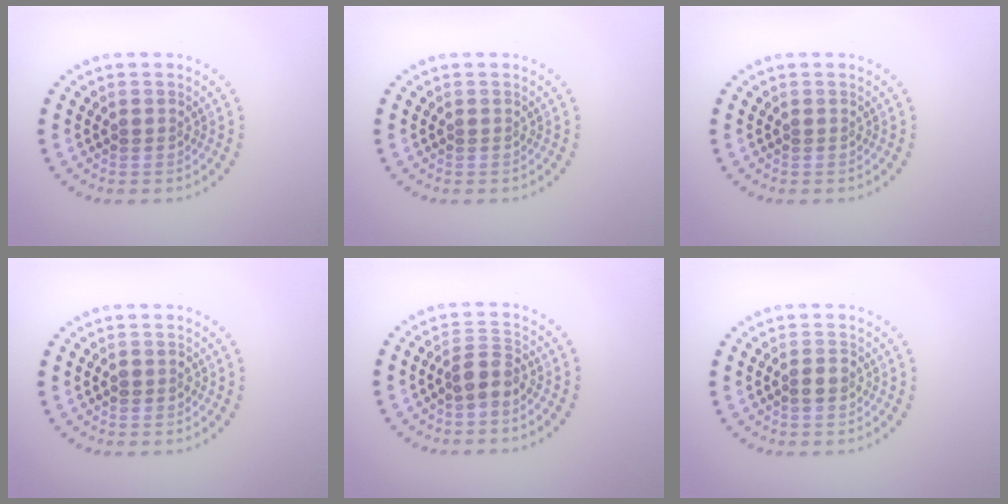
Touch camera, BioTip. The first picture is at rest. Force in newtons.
{"total": 0.0}
{"total": 0.0}
{"total": 0.9, "press": 0.8, "slide": 0.2}
{"total": 2.1, "press": 1.8, "slide": 1.2}
{"total": 1.4, "press": 1.3, "slide": 0.4}